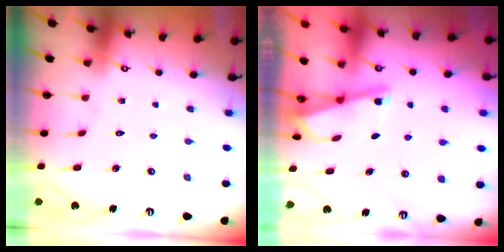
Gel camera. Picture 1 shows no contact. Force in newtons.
{"total": 2.1, "press": 2.0, "slide": 0.3}